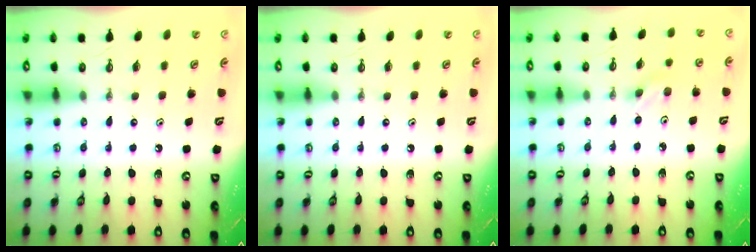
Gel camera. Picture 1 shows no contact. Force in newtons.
{"total": 0.0}
{"total": 2.7, "press": 2.3, "slide": 1.4}